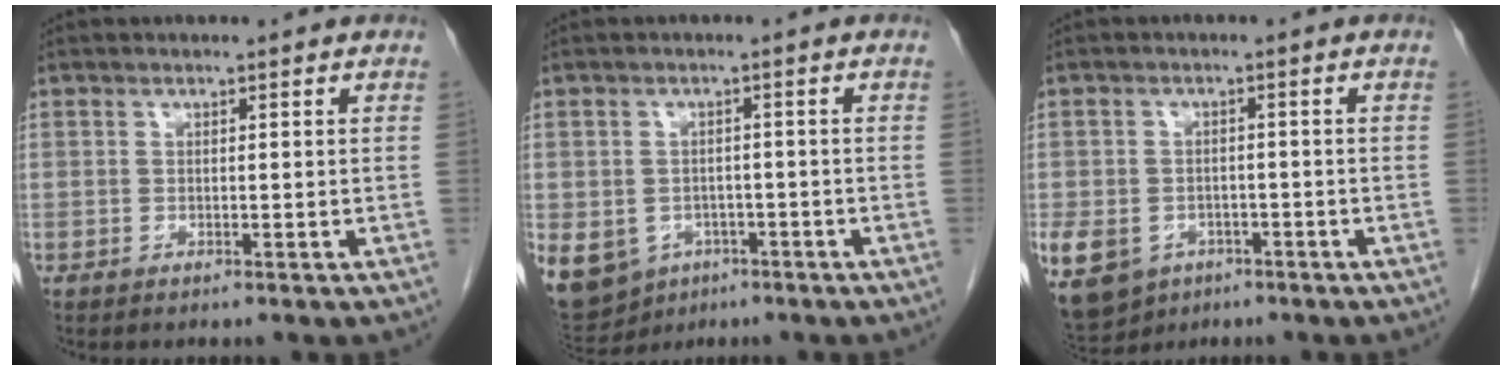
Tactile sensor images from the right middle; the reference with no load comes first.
{"total": 18.9, "force": [-8.5, 15.1, 7.5], "torque": [-0.250, -0.005, -0.111]}
{"total": 18.8, "force": [-8.8, 14.7, 7.8], "torque": [-0.266, -0.014, -0.125]}